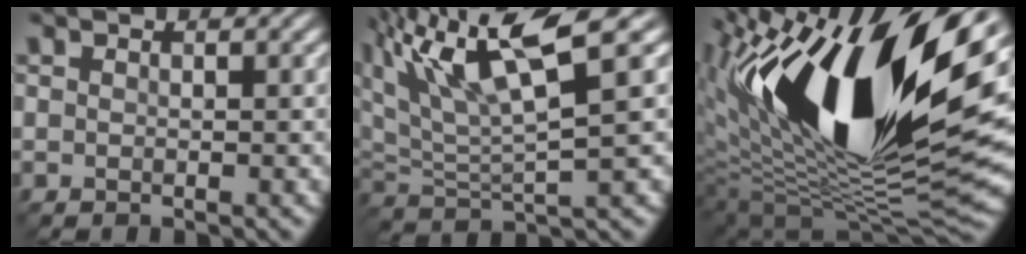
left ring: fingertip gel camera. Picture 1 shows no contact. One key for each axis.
{"total": 9.3, "fx": 5.3, "fy": 2.2, "fz": 7.4, "tx": -0.150, "ty": 0.012, "tz": 0.099}
{"total": 18.7, "fx": 5.8, "fy": 7.2, "fz": 16.2, "tx": -0.275, "ty": -0.002, "tz": 0.096}